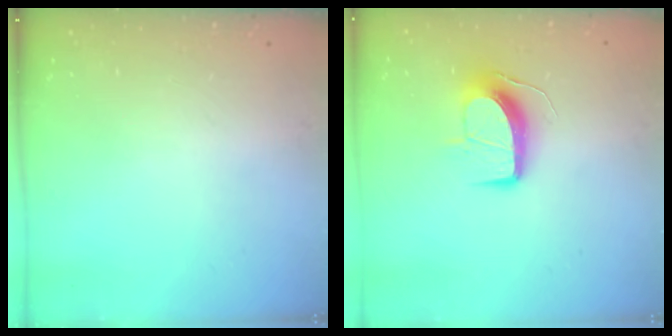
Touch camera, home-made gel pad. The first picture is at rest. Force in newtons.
{"total": 10.2, "press": 10.2, "slide": 0.0}